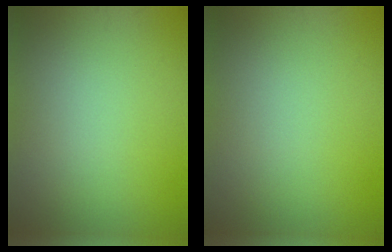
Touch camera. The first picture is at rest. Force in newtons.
{"total": 0.0}